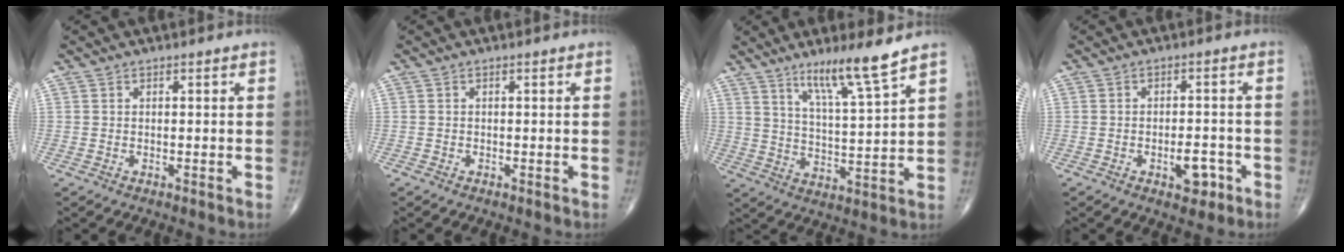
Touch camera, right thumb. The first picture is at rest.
{"total": 0.0}
{"total": 10.3, "force": [7.2, 0.1, 7.3], "torque": [-0.125, -0.054, 0.131]}
{"total": 4.9, "force": [-2.2, 2.5, 3.6], "torque": [-0.034, 0.013, -0.028]}